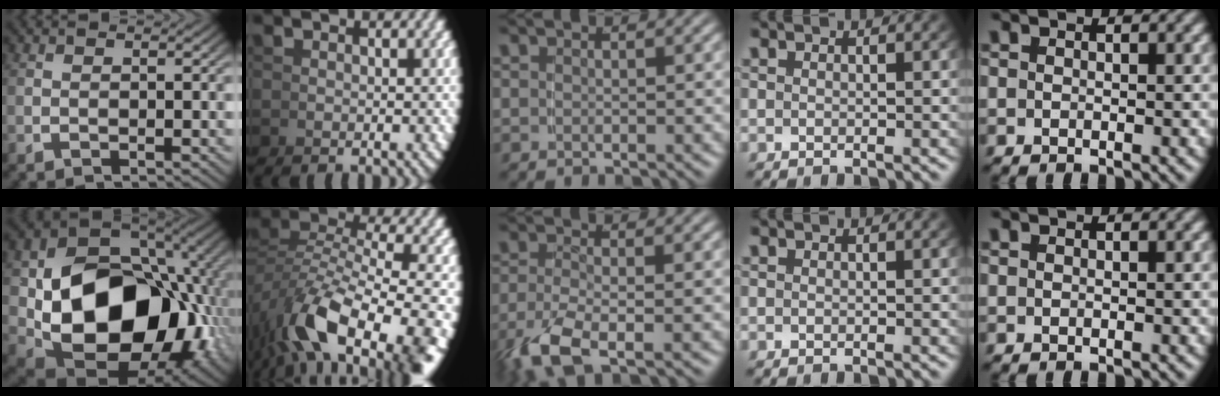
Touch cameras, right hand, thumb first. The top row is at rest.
{"thumb": {"total": 24.7, "force": [-3.3, 16.2, 18.4], "torque": [-0.348, -0.078, -0.017]}, "index": {"total": 10.4, "force": [-3.0, 5.2, 8.4], "torque": [-0.148, -0.032, -0.027]}, "middle": {"total": 4.5, "force": [-2.5, 1.6, 3.4], "torque": [-0.087, -0.021, -0.031]}}